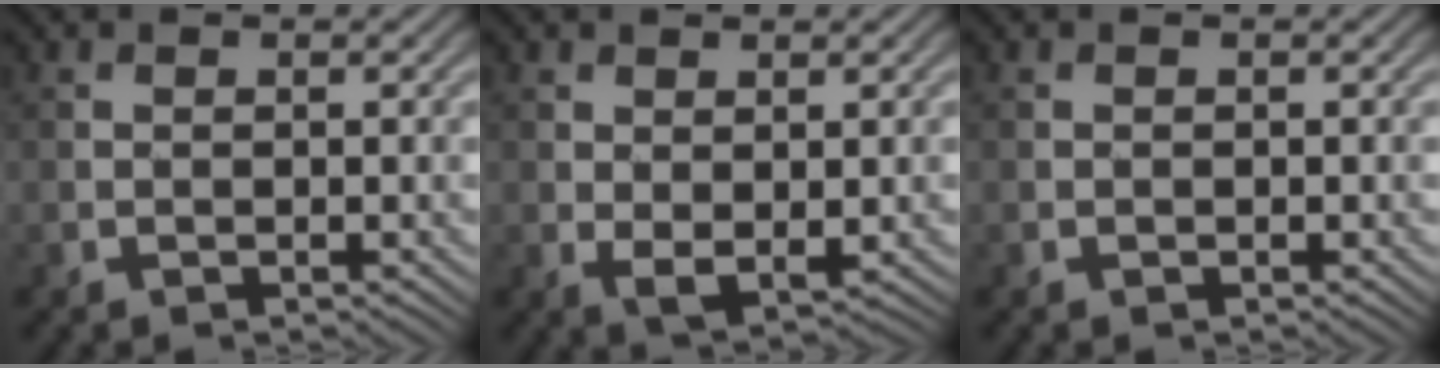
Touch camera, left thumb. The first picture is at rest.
{"total": 2.8, "force": [0.2, 1.5, 2.4], "torque": [-0.049, -0.010, 0.010]}
{"total": 0.0}